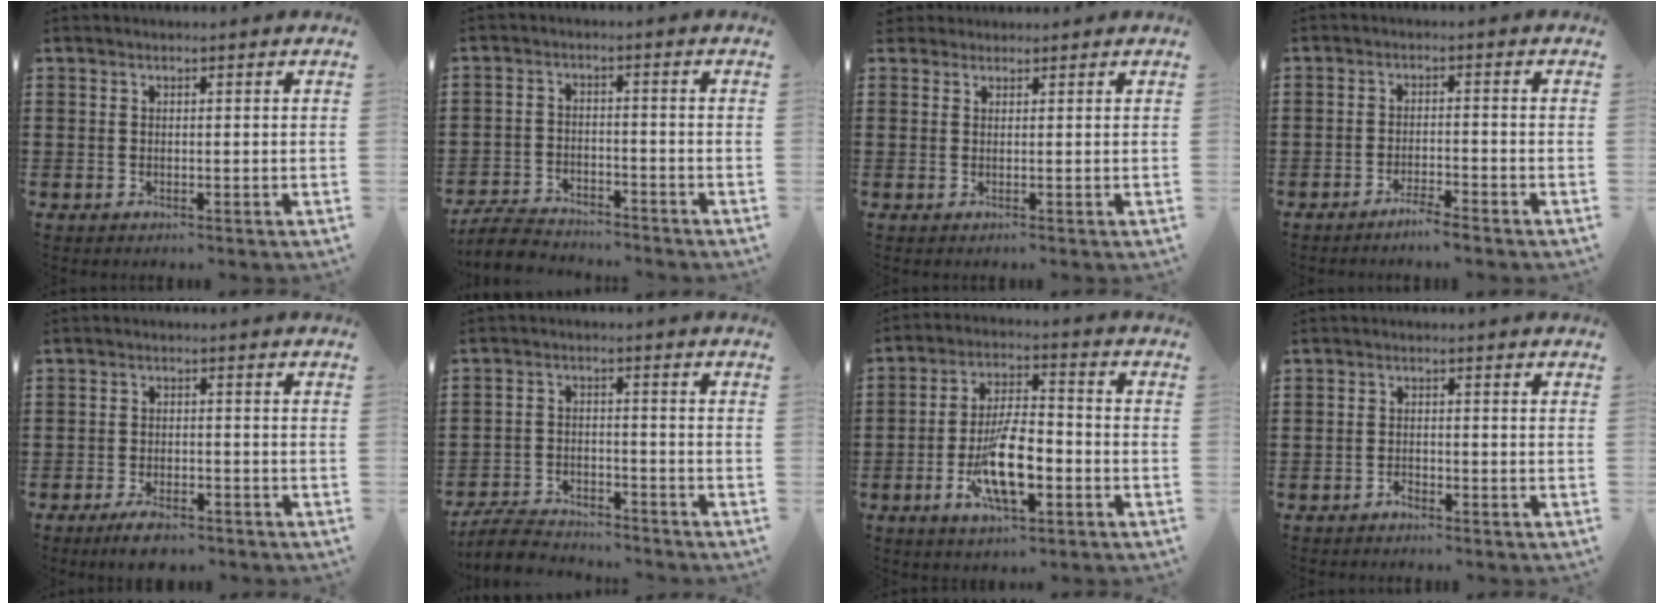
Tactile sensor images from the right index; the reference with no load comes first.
{"total": 5.3, "force": [-5.1, 1.0, 1.0], "torque": [-0.035, 0.003, -0.107]}
{"total": 1.3, "force": [1.0, 0.7, -0.2], "torque": [0.002, 0.005, 0.021]}
{"total": 2.7, "force": [-2.5, -0.2, 1.0], "torque": [-0.018, 0.004, -0.048]}
{"total": 3.2, "force": [-2.8, 0.7, 1.4], "torque": [-0.024, 0.009, -0.055]}
{"total": 5.4, "force": [-5.2, 1.0, 1.1], "torque": [-0.036, 0.004, -0.107]}
{"total": 11.2, "force": [-3.8, 4.2, 9.7], "torque": [-0.193, -0.002, -0.066]}
{"total": 1.3, "force": [-1.2, 0.4, 0.3], "torque": [-0.009, 0.002, -0.025]}